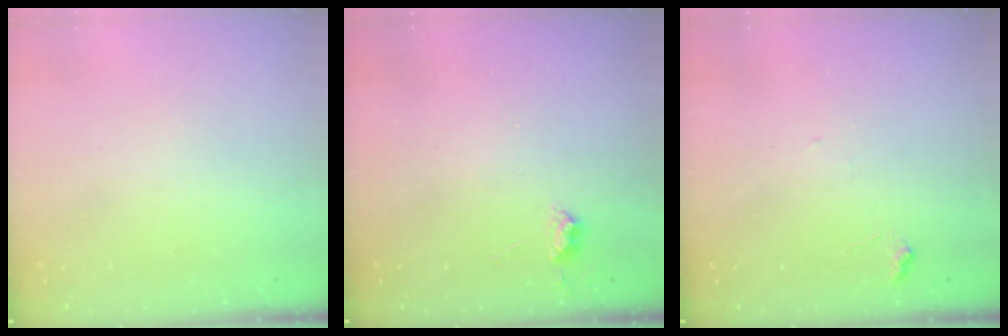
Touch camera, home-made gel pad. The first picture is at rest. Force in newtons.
{"total": 4.4, "press": 4.3, "slide": 0.6}
{"total": 6.1, "press": 6.0, "slide": 0.5}